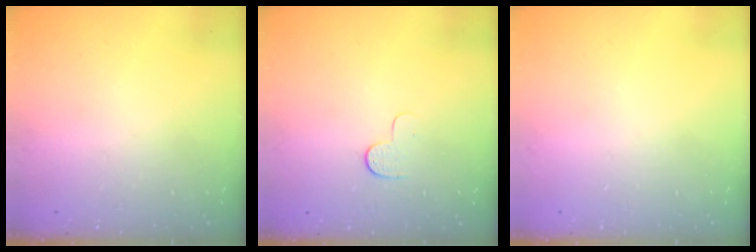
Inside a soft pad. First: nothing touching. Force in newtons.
{"total": 3.9, "press": 3.9, "slide": 0.3}
{"total": 0.0}